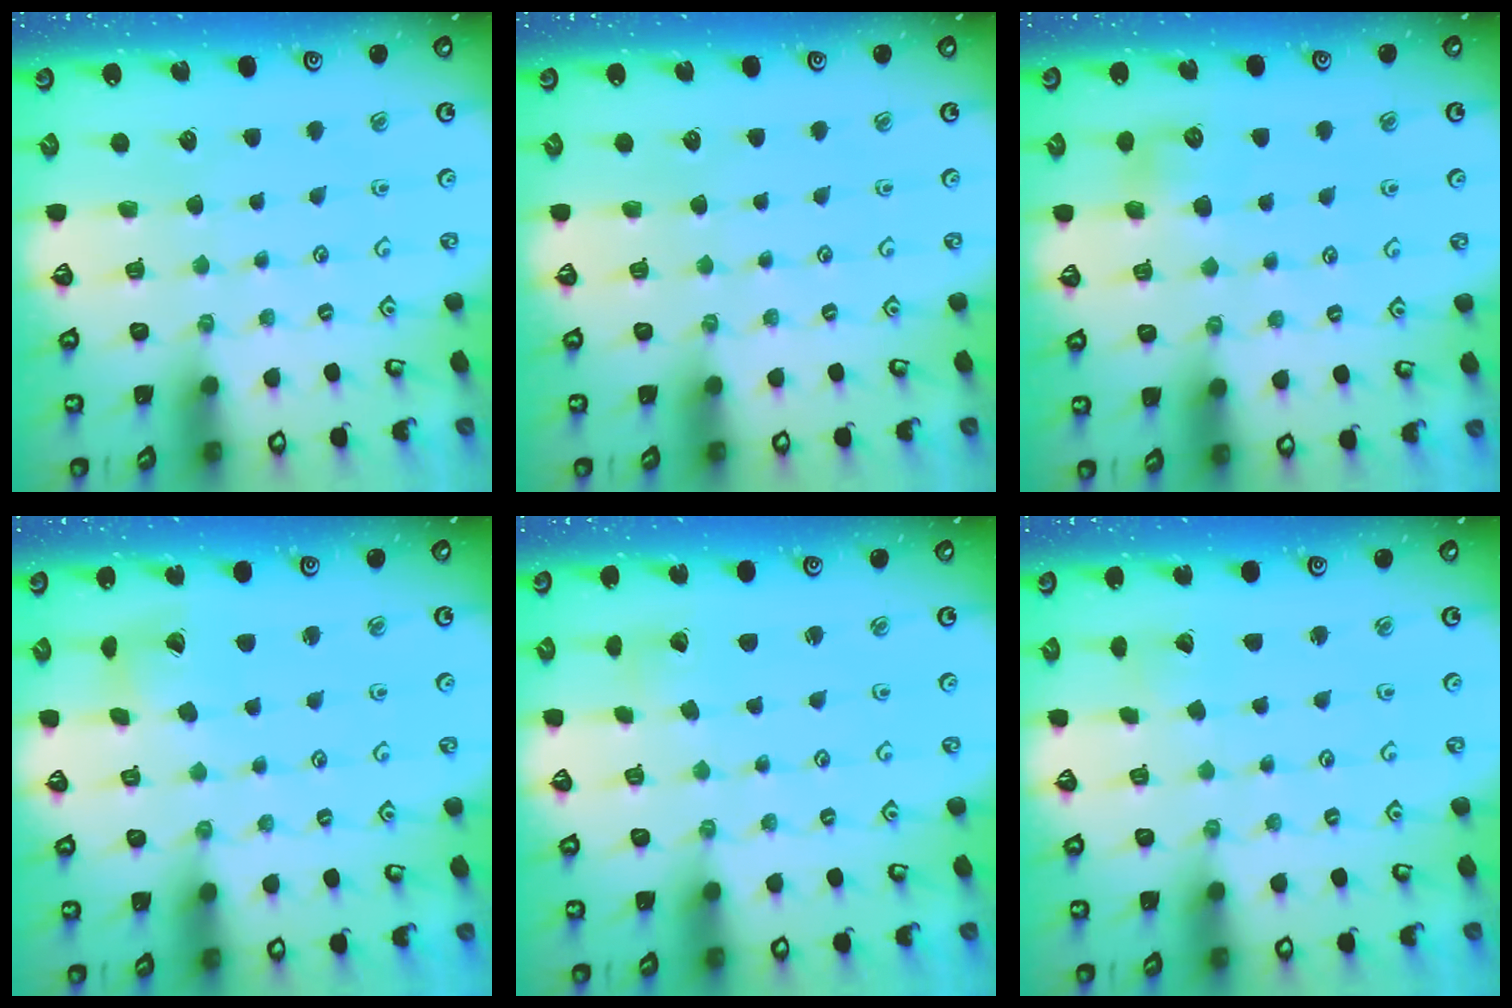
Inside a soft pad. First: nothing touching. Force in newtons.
{"total": 0.0}
{"total": 6.2, "press": 6.2, "slide": 0.6}
{"total": 7.4, "press": 7.4, "slide": 0.8}
{"total": 2.0, "press": 2.0, "slide": 0.1}
{"total": 2.5, "press": 2.5, "slide": 0.3}